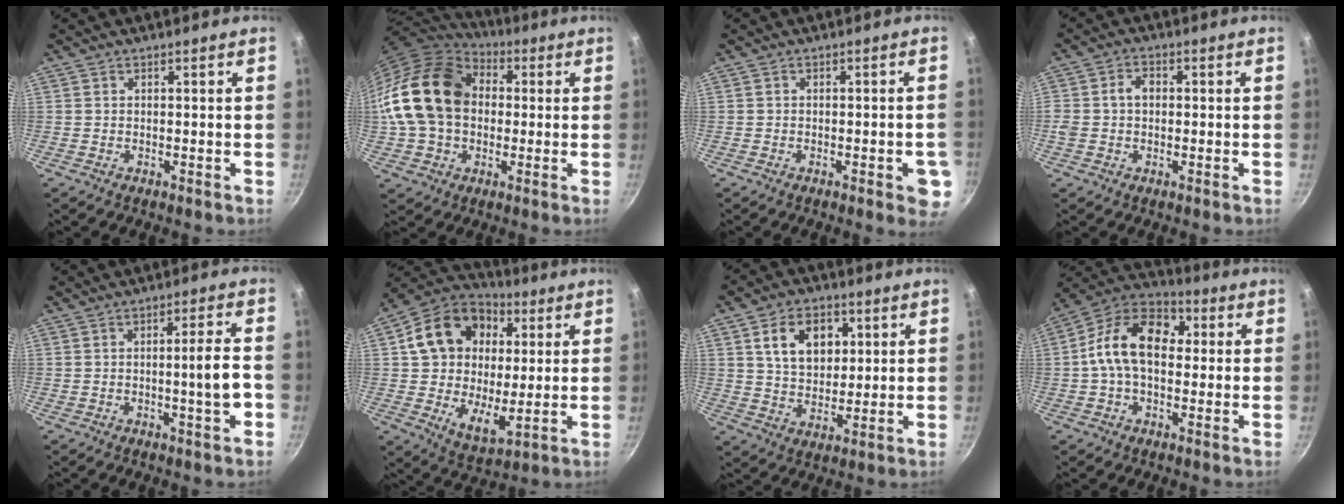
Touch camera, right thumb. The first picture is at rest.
{"total": 20.3, "force": [1.7, 15.3, 13.3], "torque": [-0.234, 0.037, 0.024]}
{"total": 3.4, "force": [-1.1, 1.5, 2.9], "torque": [-0.021, 0.003, -0.015]}
{"total": 4.1, "force": [0.0, 3.2, 2.5], "torque": [-0.034, 0.013, -0.005]}
{"total": 6.2, "force": [-1.6, 0.4, 5.9], "torque": [-0.084, 0.015, -0.020]}
{"total": 20.2, "force": [5.2, 14.6, 12.9], "torque": [-0.199, -0.005, 0.082]}
{"total": 11.3, "force": [3.7, 7.9, 7.2], "torque": [-0.090, -0.007, 0.064]}
{"total": 15.0, "force": [1.2, 10.0, 11.1], "torque": [-0.157, 0.034, -0.005]}